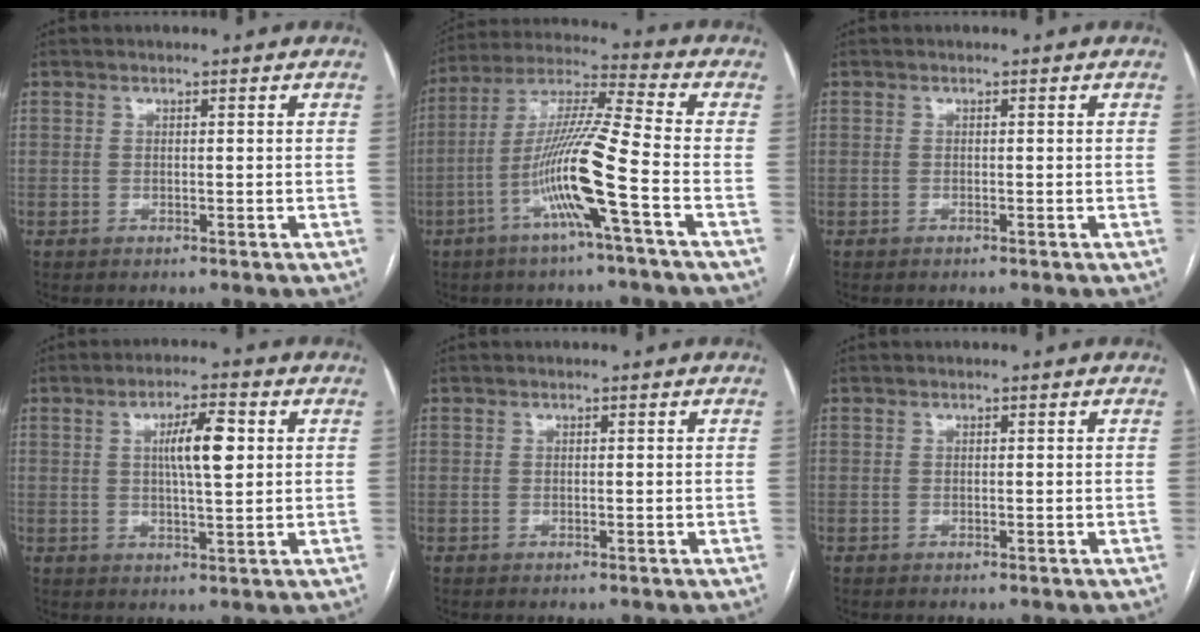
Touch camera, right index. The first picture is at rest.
{"total": 13.3, "force": [-4.8, -1.1, 12.4], "torque": [-0.240, 0.004, -0.098]}
{"total": 0.0}
{"total": 6.7, "force": [1.5, 1.1, 6.5], "torque": [-0.112, 0.010, 0.026]}
{"total": 0.0}
{"total": 0.0}